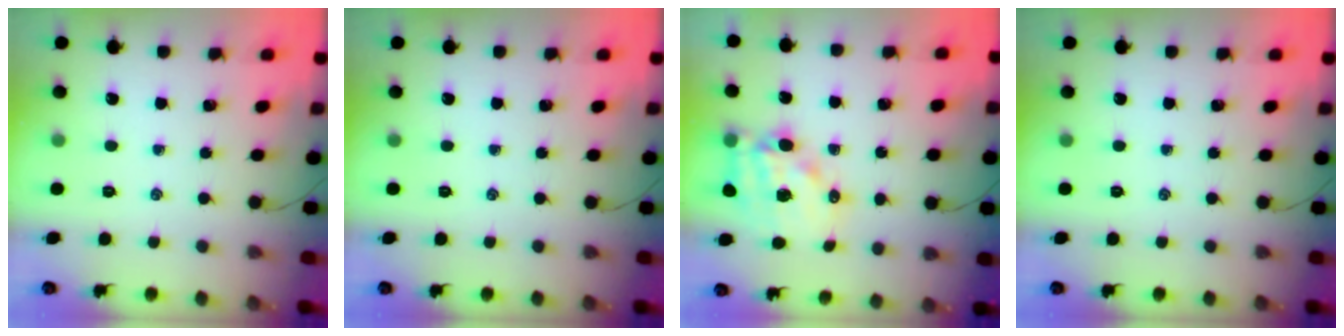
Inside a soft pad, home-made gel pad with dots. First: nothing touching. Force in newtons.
{"total": 0.0}
{"total": 13.8, "press": 13.4, "slide": 3.6}
{"total": 0.0}